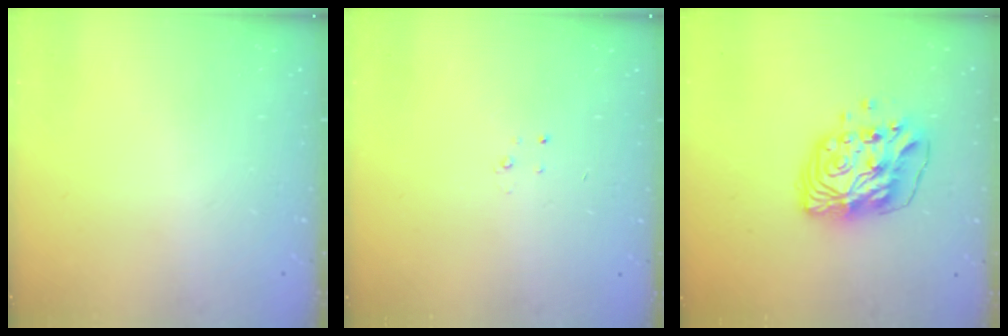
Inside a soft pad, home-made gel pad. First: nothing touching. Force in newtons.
{"total": 2.3, "press": 2.3, "slide": 0.3}
{"total": 12.2, "press": 12.1, "slide": 1.2}